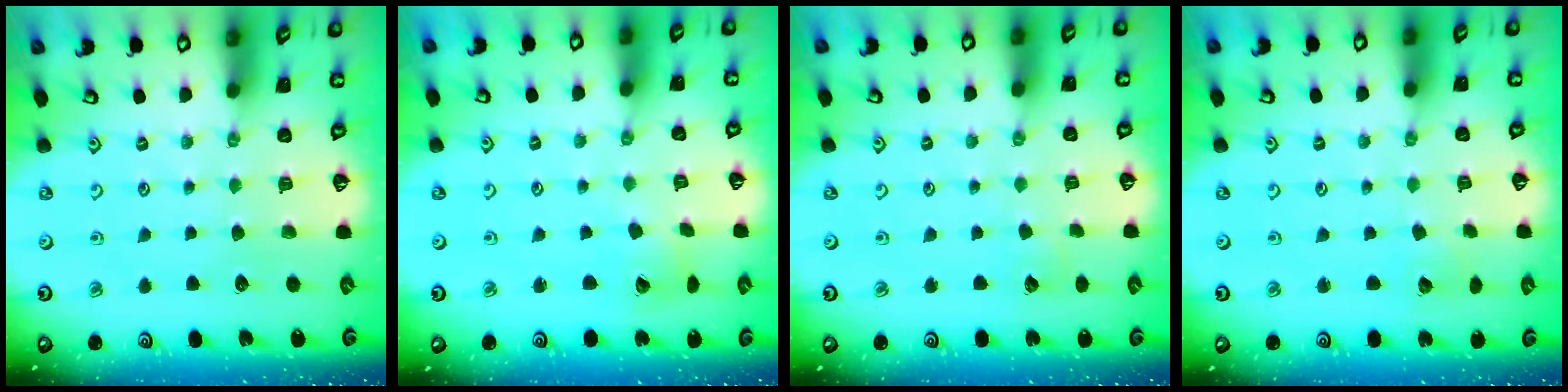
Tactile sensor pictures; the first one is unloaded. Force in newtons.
{"total": 5.5, "press": 5.5, "slide": 0.7}
{"total": 2.3, "press": 2.3, "slide": 0.1}
{"total": 3.9, "press": 3.9, "slide": 0.5}